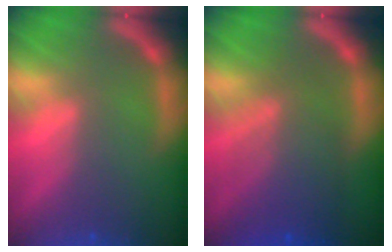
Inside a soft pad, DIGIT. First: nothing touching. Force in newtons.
{"total": 7.5}